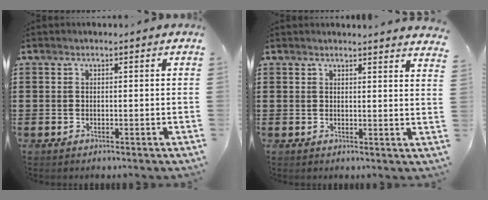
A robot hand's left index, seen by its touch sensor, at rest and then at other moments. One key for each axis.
{"total": 2.1, "fx": 2.1, "fy": -0.4, "fz": 0.3, "tx": -0.010, "ty": -0.007, "tz": 0.040}